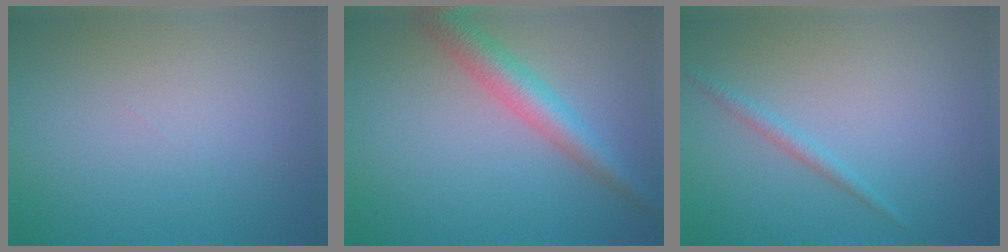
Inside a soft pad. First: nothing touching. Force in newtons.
{"total": 4.3, "press": 4.3, "slide": 0.3}
{"total": 1.3, "press": 1.3, "slide": 0.1}